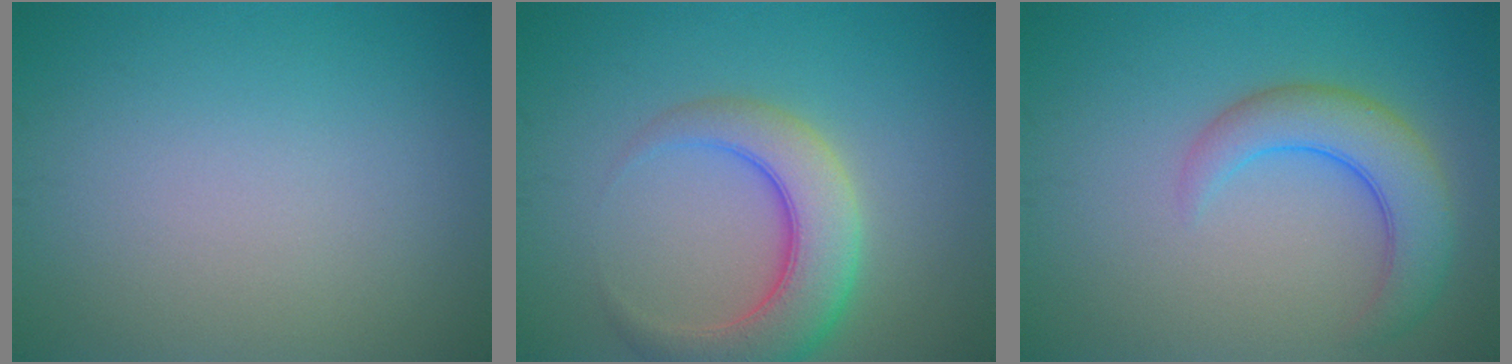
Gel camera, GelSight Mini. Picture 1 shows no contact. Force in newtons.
{"total": 6.1, "press": 6.1, "slide": 0.5}
{"total": 4.7, "press": 4.7, "slide": 0.3}